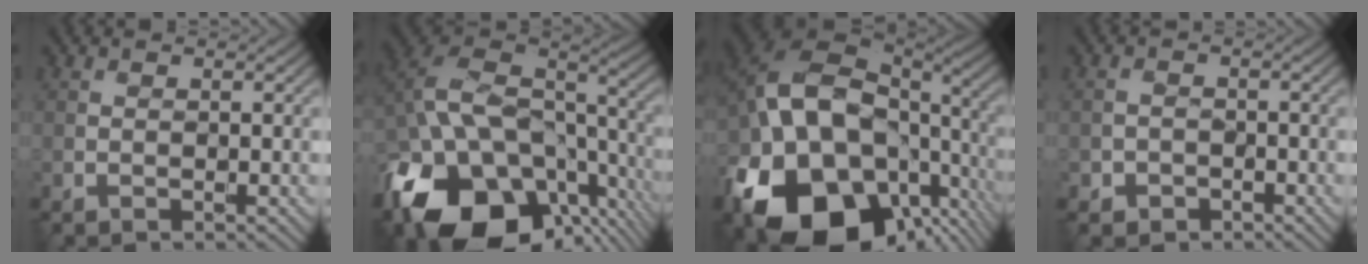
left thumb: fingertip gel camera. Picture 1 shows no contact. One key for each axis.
{"total": 20.1, "fx": -9.5, "fy": 13.1, "fz": 11.8, "tx": -0.267, "ty": -0.039, "tz": -0.133}
{"total": 21.5, "fx": -7.6, "fy": 15.2, "fz": 13.2, "tx": -0.303, "ty": -0.051, "tz": -0.100}
{"total": 2.0, "fx": -1.3, "fy": 1.5, "fz": 0.3, "tx": 0.000, "ty": 0.000, "tz": -0.025}